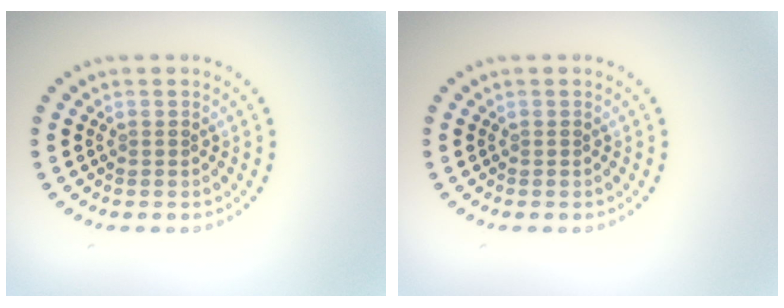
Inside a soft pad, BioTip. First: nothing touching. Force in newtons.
{"total": 0.0}